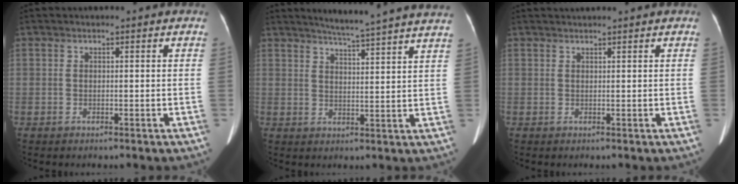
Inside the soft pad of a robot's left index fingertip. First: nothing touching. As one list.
[{"total": 14.9, "force": [13.6, -1.1, 5.9], "torque": [-0.095, -0.026, 0.166]}, {"total": 2.2, "force": [2.0, -0.4, 0.7], "torque": [-0.005, 0.024, 0.039]}]